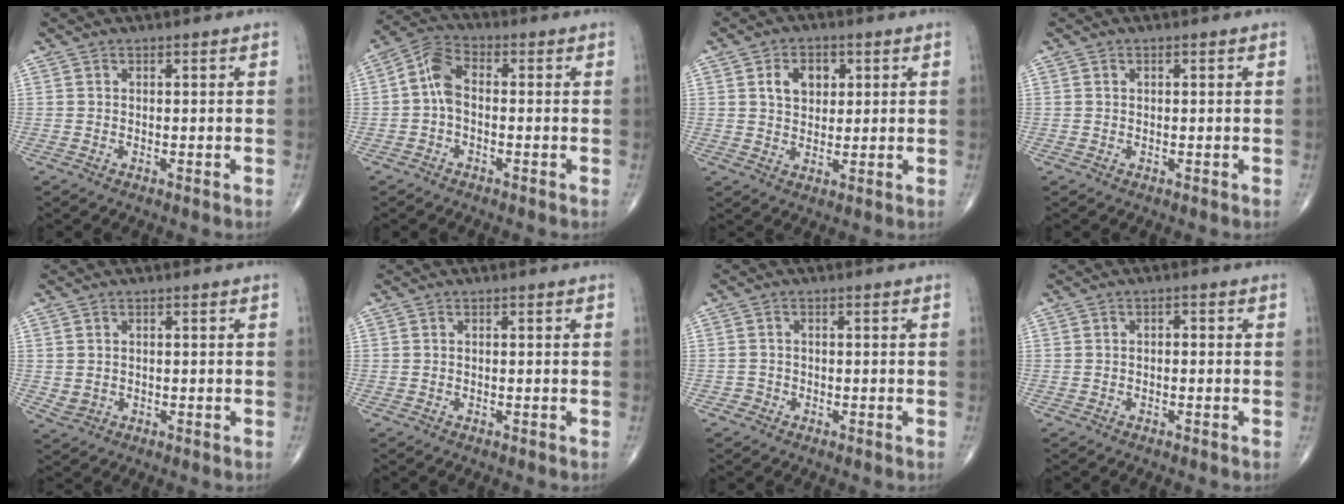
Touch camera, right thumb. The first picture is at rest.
{"total": 6.0, "force": [-0.5, 3.5, 4.8], "torque": [-0.091, 0.022, -0.022]}
{"total": 5.9, "force": [2.0, 4.3, 3.6], "torque": [-0.035, -0.007, 0.032]}
{"total": 0.0}
{"total": 1.8, "force": [0.2, 1.6, 0.9], "torque": [-0.014, -0.003, 0.010]}
{"total": 0.0}
{"total": 1.1, "force": [-0.6, 0.9, -0.1], "torque": [0.011, 0.006, -0.018]}
{"total": 1.0, "force": [-0.1, 0.6, 0.8], "torque": [-0.008, 0.006, -0.004]}